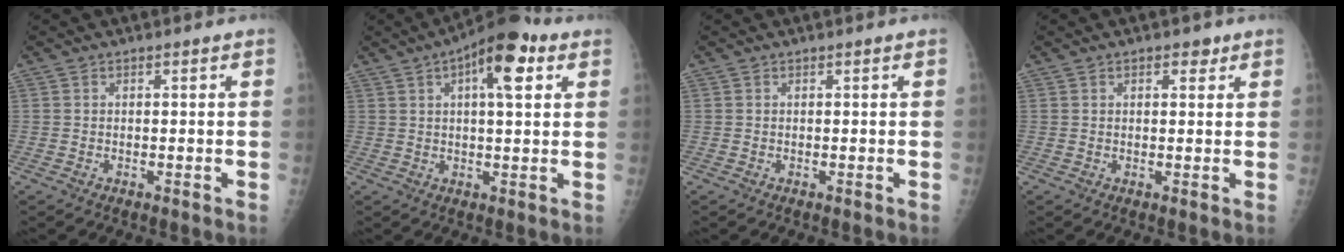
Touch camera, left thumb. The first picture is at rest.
{"total": 11.7, "force": [4.9, 4.4, 9.7], "torque": [-0.125, 0.005, 0.067]}
{"total": 0.0}
{"total": 2.4, "force": [1.3, 1.3, 1.5], "torque": [-0.008, -0.004, 0.017]}